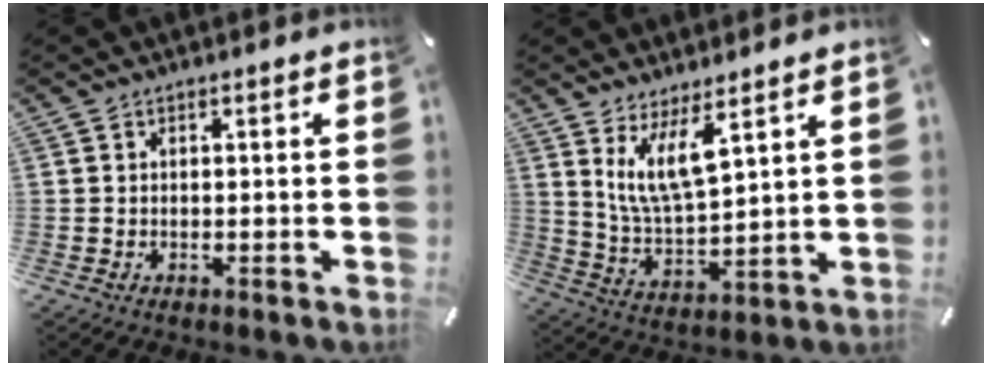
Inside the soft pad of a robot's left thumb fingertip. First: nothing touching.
{"total": 10.6, "force": [7.0, 3.2, 7.3], "torque": [-0.166, -0.024, 0.128]}